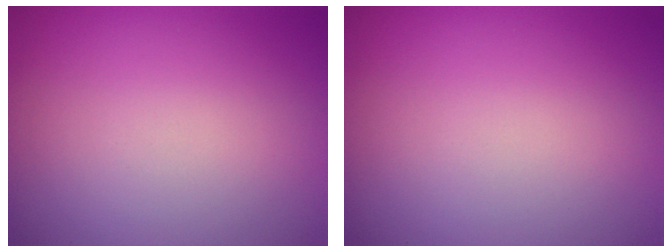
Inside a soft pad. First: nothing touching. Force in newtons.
{"total": 0.0}